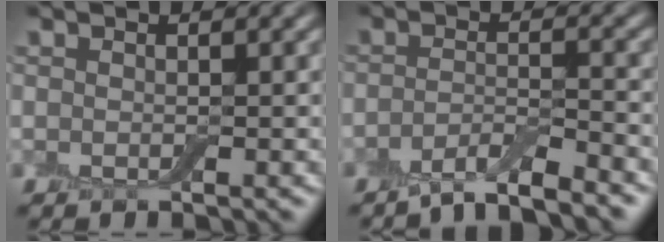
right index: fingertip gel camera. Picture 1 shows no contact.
{"total": 3.8, "force": [-3.0, 0.6, 2.2], "torque": [-0.033, 0.004, -0.064]}